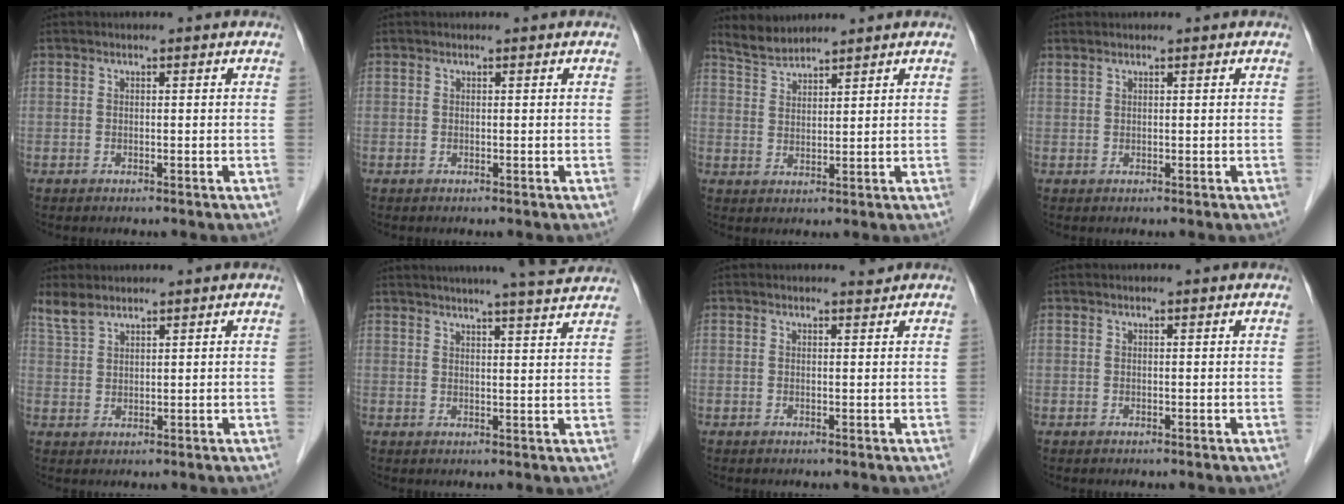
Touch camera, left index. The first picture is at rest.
{"total": 0.0}
{"total": 3.5, "force": [3.5, 0.1, 0.0], "torque": [-0.006, 0.011, 0.073]}
{"total": 0.6, "force": [0.6, 0.1, 0.2], "torque": [-0.012, 0.006, 0.019]}
{"total": 3.4, "force": [3.1, 0.9, 1.1], "torque": [-0.029, 0.013, 0.068]}
{"total": 12.1, "force": [10.9, -0.1, 5.3], "torque": [-0.080, 0.005, 0.127]}
{"total": 0.7, "force": [0.7, -0.1, -0.1], "torque": [-0.007, -0.009, 0.010]}
{"total": 0.0}